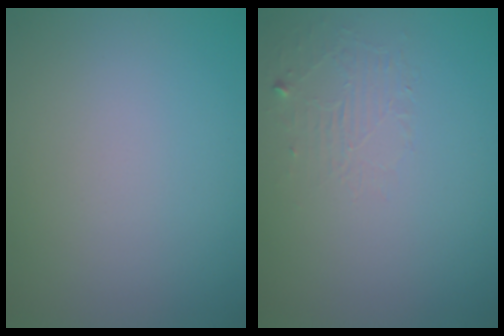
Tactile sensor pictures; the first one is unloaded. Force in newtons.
{"total": 1.4, "press": 0.1, "slide": 1.4}